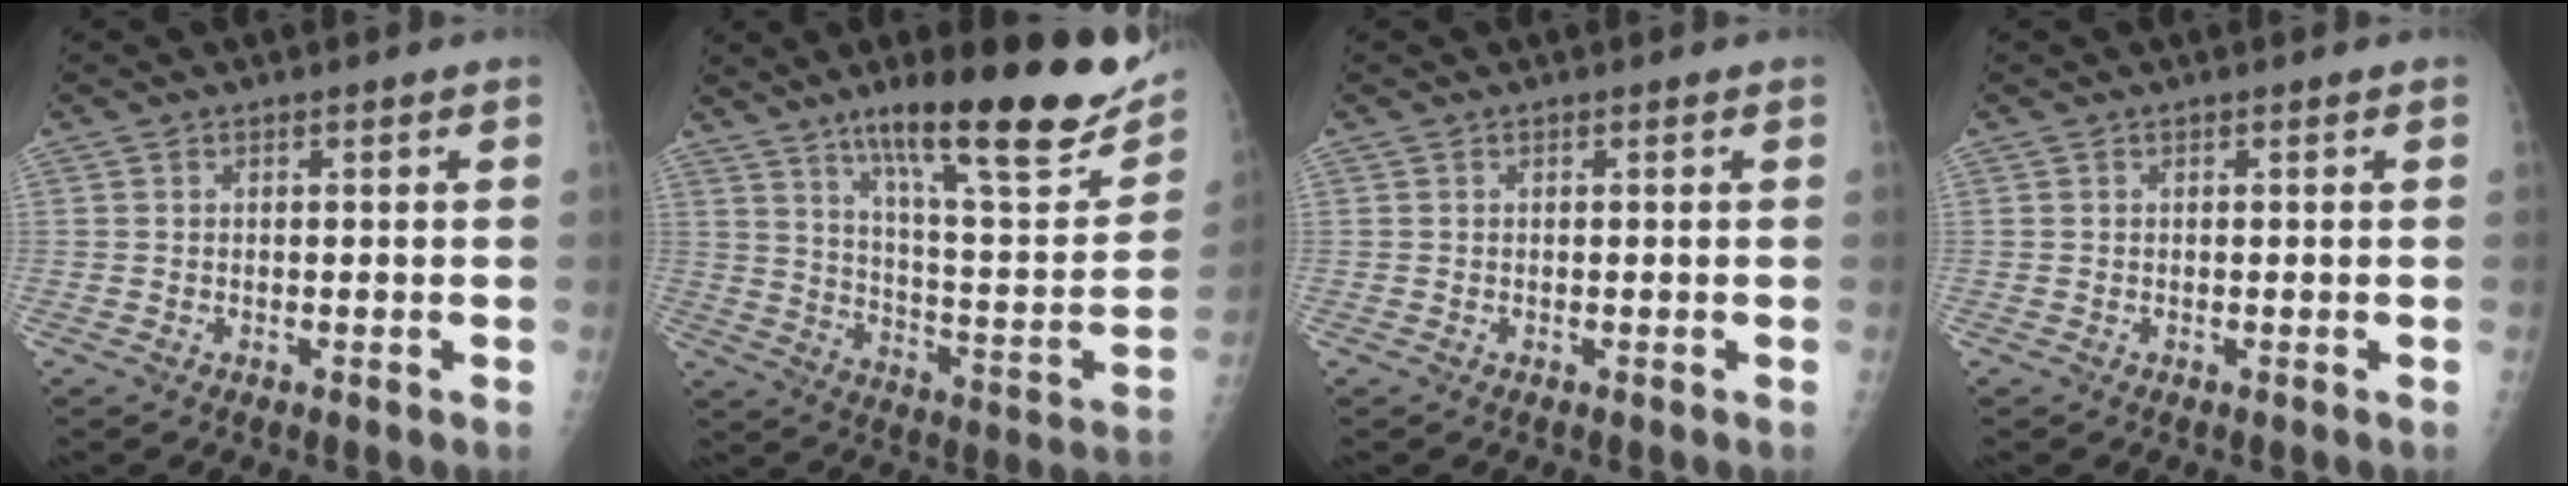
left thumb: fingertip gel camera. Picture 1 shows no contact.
{"total": 25.1, "force": [16.2, 4.8, 18.6], "torque": [-0.251, -0.060, 0.257]}
{"total": 0.0}
{"total": 0.0}